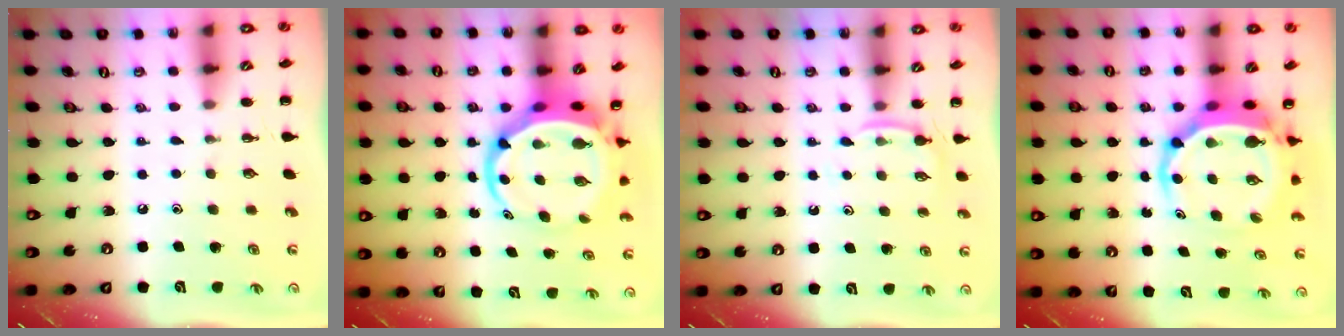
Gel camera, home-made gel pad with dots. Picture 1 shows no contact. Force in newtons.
{"total": 9.2, "press": 8.8, "slide": 2.4}
{"total": 4.6, "press": 4.4, "slide": 1.3}
{"total": 7.2, "press": 6.9, "slide": 2.2}